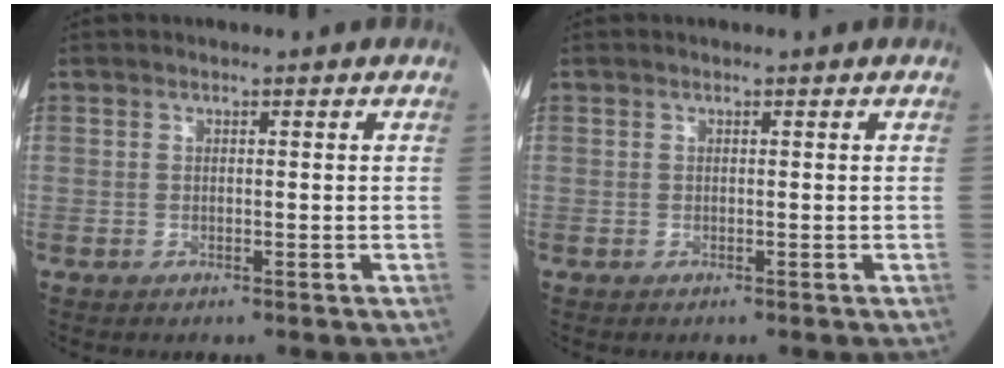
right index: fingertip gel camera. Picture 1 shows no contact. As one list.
[{"total": 0.0}]